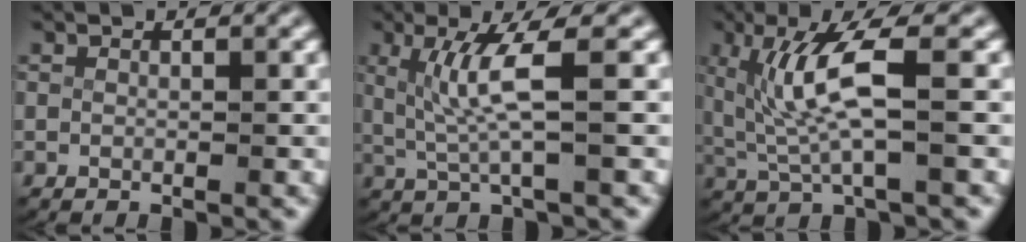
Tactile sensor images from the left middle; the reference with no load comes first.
{"total": 4.0, "force": [0.6, 0.4, 4.0], "torque": [-0.084, -0.001, 0.017]}
{"total": 5.5, "force": [0.6, 1.8, 5.1], "torque": [-0.112, 0.006, 0.016]}